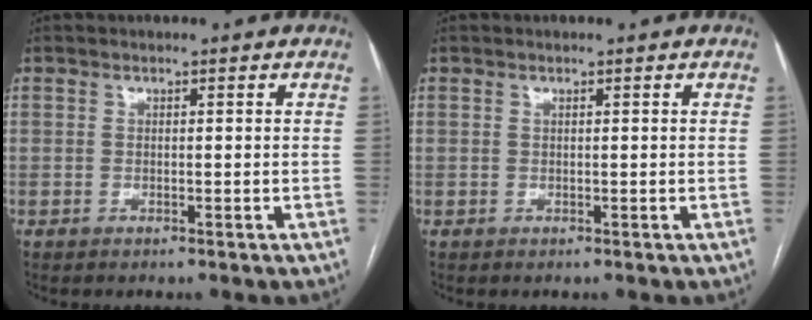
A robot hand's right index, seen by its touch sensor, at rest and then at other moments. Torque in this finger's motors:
{"motor_torque": [-0.09, 0.02, -0.01, 0.00]}